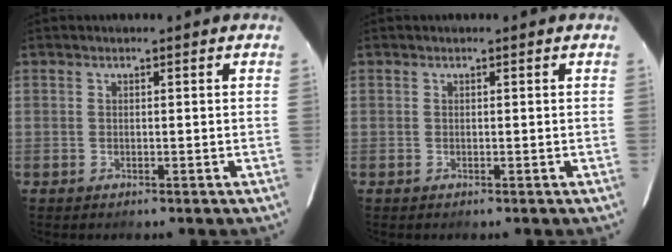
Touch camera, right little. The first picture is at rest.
{"total": 0.0}